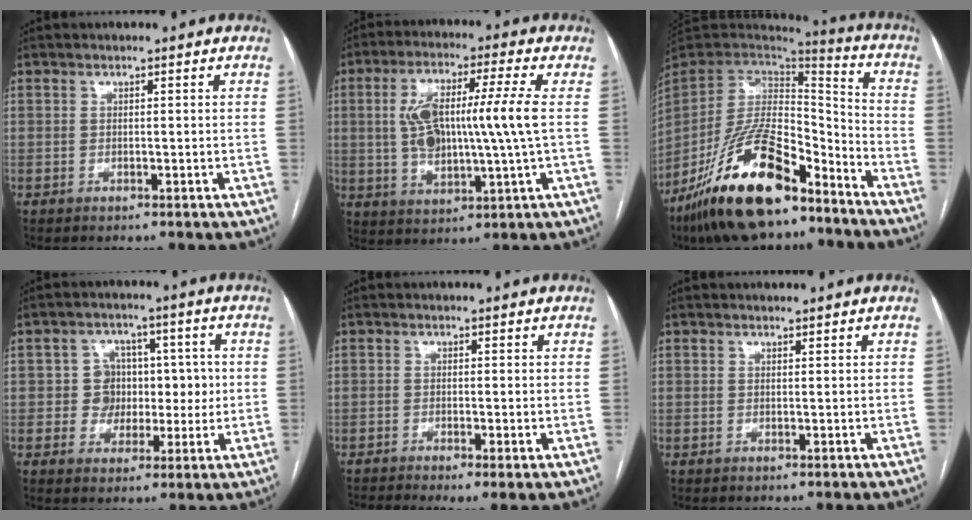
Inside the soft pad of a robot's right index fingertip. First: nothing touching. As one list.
[{"total": 12.8, "force": [1.1, 1.3, 12.6], "torque": [-0.242, 0.014, 0.020]}, {"total": 22.8, "force": [-14.5, 7.6, 15.9], "torque": [-0.313, -0.013, -0.254]}, {"total": 6.6, "force": [0.4, 6.3, 2.0], "torque": [-0.010, 0.029, 0.009]}, {"total": 5.2, "force": [-3.2, 0.8, 4.0], "torque": [-0.062, -0.010, -0.053]}, {"total": 0.6, "force": [0.6, 0.0, 0.1], "torque": [-0.007, 0.002, 0.011]}]